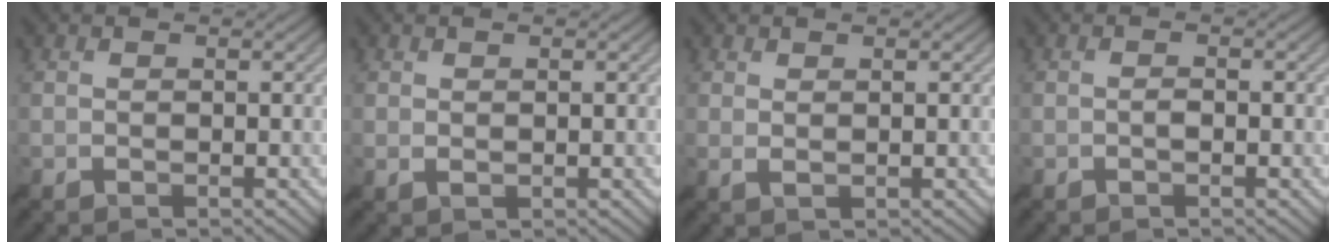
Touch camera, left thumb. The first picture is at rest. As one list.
[{"total": 0.7, "force": [0.2, 0.2, 0.6], "torque": [-0.014, 0.000, 0.004]}, {"total": 1.3, "force": [0.6, 0.2, 1.1], "torque": [-0.024, 0.005, 0.011]}, {"total": 0.9, "force": [-0.4, 0.1, 0.9], "torque": [-0.016, 0.005, -0.008]}]